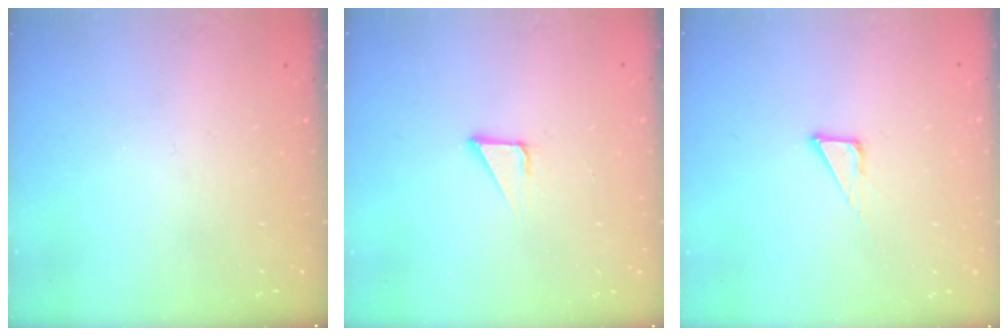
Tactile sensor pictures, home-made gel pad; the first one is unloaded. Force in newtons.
{"total": 2.1, "press": 2.1, "slide": 0.0}
{"total": 3.8, "press": 3.8, "slide": 0.3}